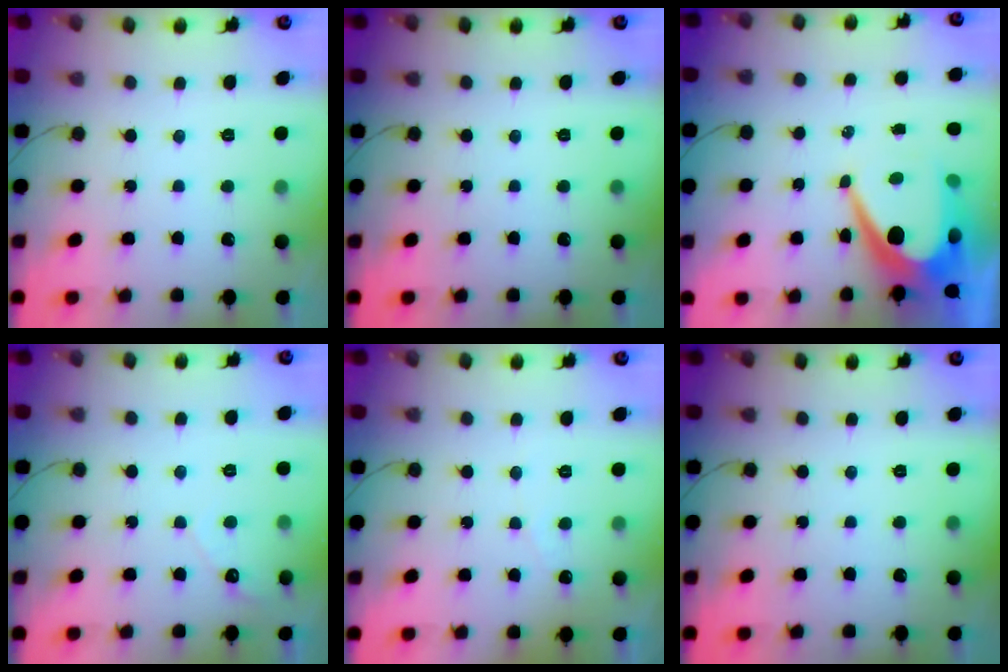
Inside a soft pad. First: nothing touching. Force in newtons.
{"total": 0.0}
{"total": 12.2, "press": 12.2, "slide": 0.7}
{"total": 2.7, "press": 2.7, "slide": 0.2}
{"total": 2.4, "press": 2.4, "slide": 0.2}
{"total": 0.0}